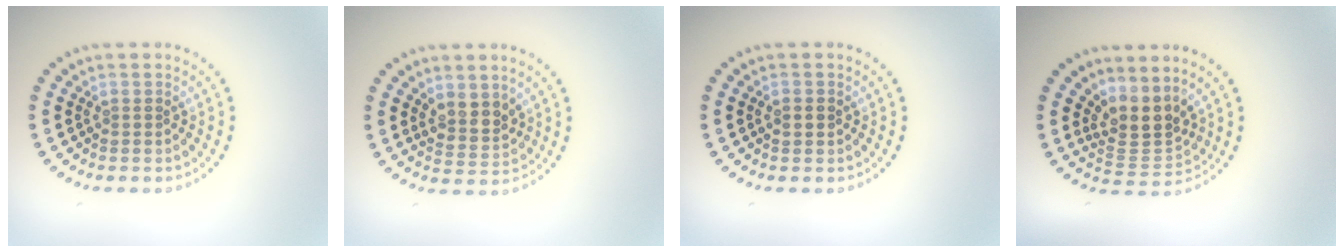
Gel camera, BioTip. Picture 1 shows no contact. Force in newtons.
{"total": 2.4, "press": 2.1, "slide": 1.1}
{"total": 1.4, "press": 1.4, "slide": 0.1}
{"total": 3.6, "press": 2.7, "slide": 2.4}